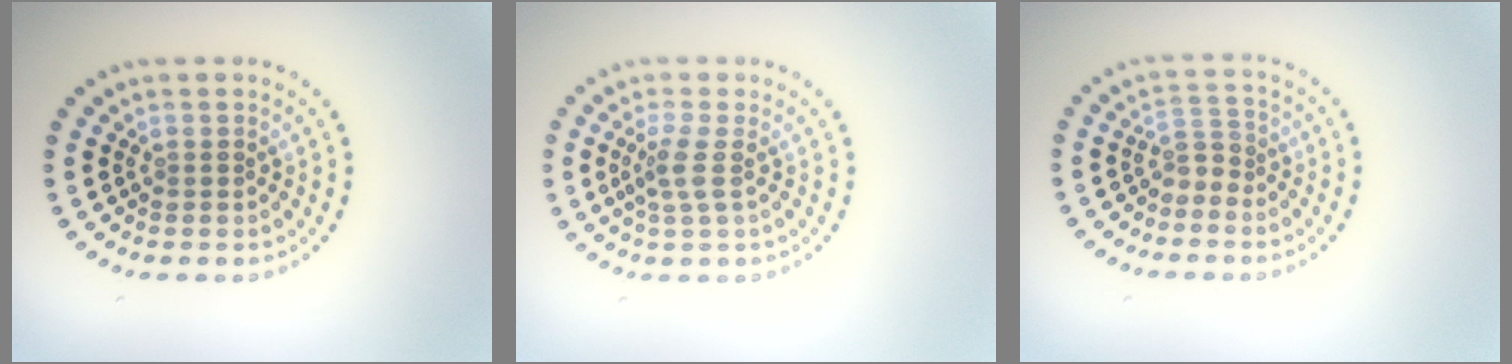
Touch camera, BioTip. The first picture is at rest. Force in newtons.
{"total": 2.0, "press": 1.5, "slide": 1.4}
{"total": 1.9, "press": 1.3, "slide": 1.4}